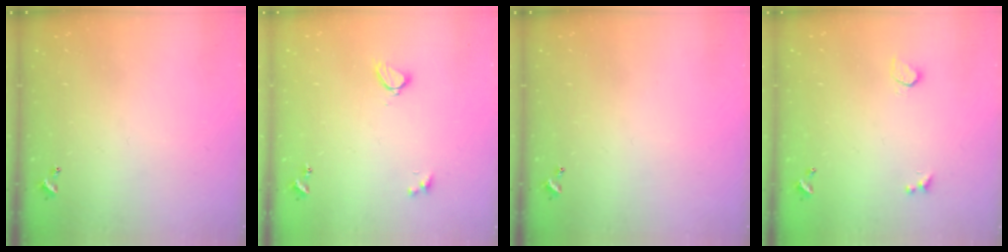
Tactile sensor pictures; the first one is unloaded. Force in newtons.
{"total": 2.2, "press": 2.2, "slide": 0.3}
{"total": 0.0}
{"total": 0.9, "press": 0.8, "slide": 0.4}